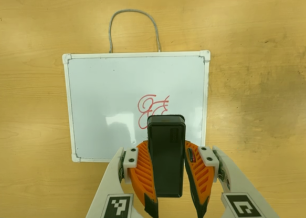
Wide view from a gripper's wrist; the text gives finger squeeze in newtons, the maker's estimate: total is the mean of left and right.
{"total": 9.6, "left": 7.1, "right": 12.1}